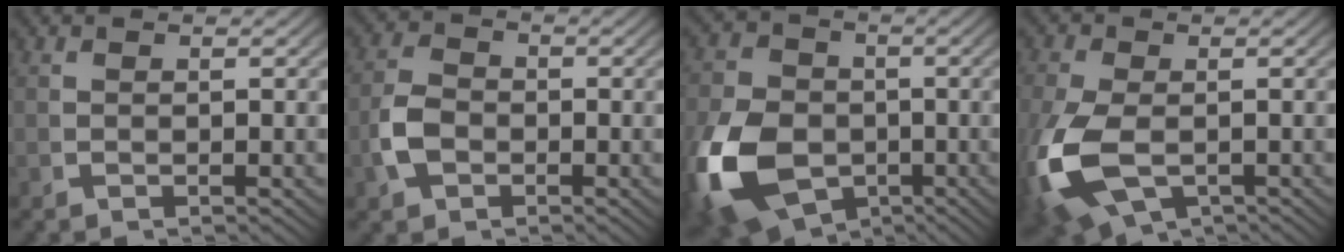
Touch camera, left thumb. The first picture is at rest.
{"total": 3.5, "force": [-1.0, 2.7, 2.1], "torque": [-0.052, -0.007, -0.016]}
{"total": 12.2, "force": [-4.0, 8.9, 7.4], "torque": [-0.161, -0.052, -0.050]}
{"total": 8.3, "force": [-2.6, 5.4, 5.8], "torque": [-0.161, -0.041, -0.022]}